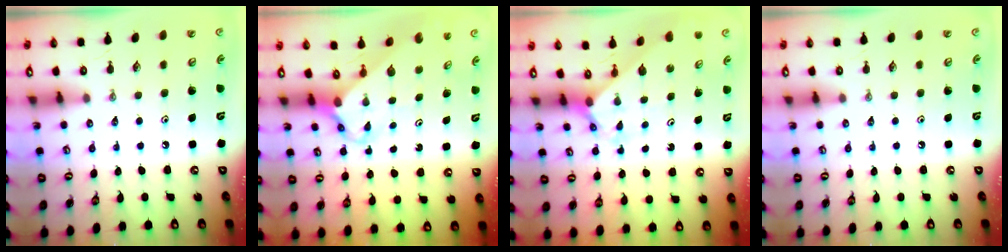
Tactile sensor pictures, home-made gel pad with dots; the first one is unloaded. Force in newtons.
{"total": 2.7, "press": 2.7, "slide": 0.2}
{"total": 2.3, "press": 2.3, "slide": 0.2}
{"total": 0.0}